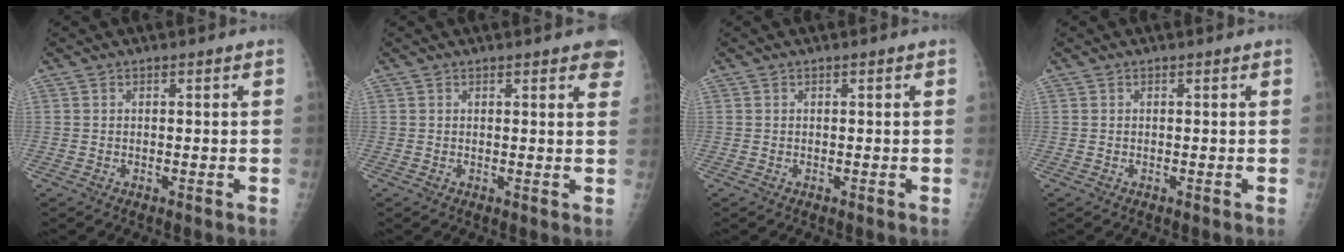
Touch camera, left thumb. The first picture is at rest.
{"total": 5.1, "force": [3.4, 1.6, 3.5], "torque": [-0.019, -0.004, 0.032]}
{"total": 0.0}
{"total": 0.0}